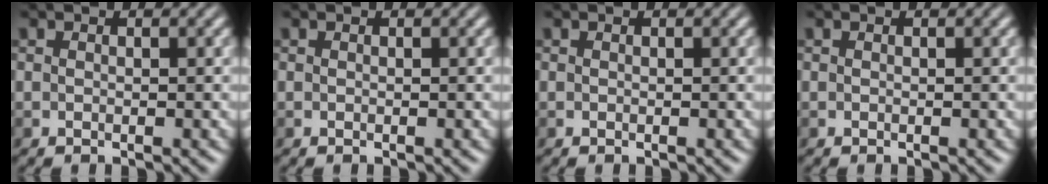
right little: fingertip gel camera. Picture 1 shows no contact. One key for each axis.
{"total": 0.0}
{"total": 0.0}
{"total": 0.0}